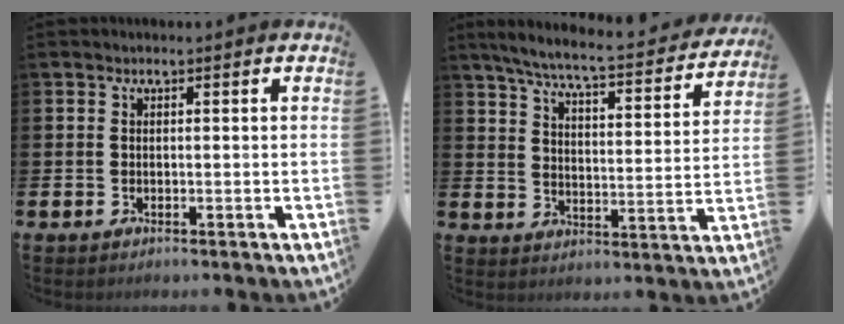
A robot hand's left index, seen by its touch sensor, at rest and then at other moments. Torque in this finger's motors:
{"motor_torque": [1.01, -1.13, 0.62, 0.10]}